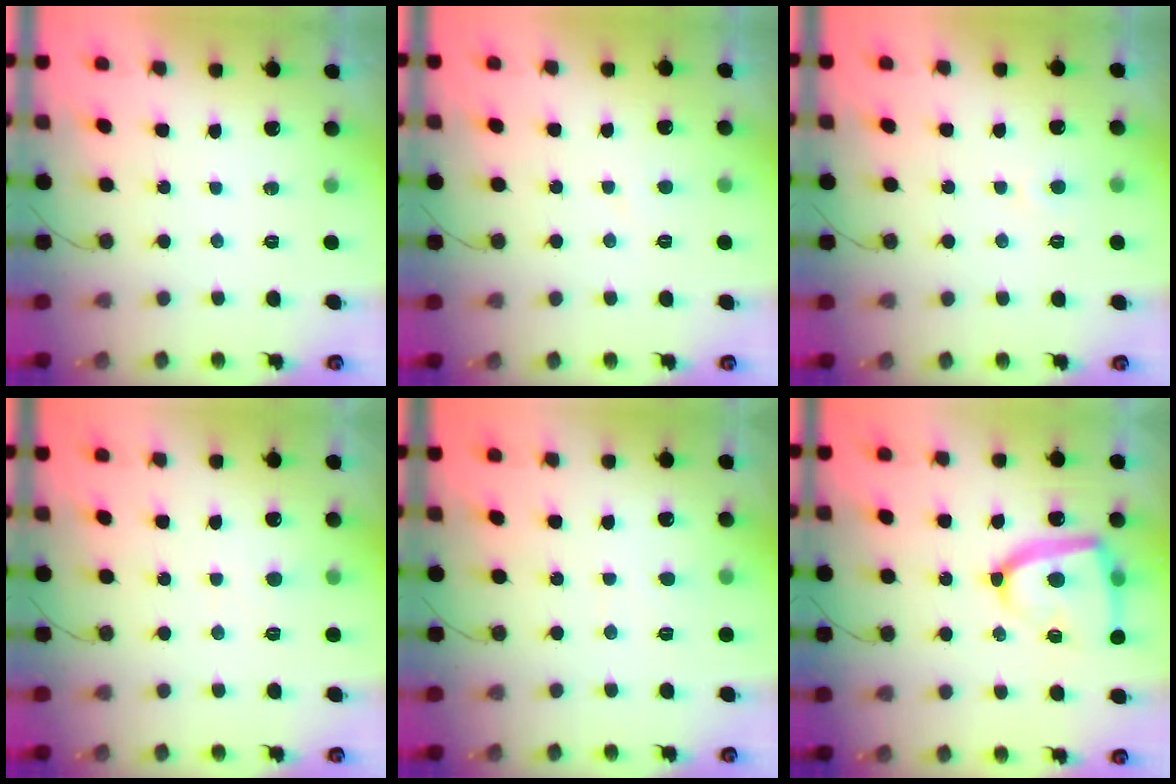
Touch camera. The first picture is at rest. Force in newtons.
{"total": 1.3, "press": 1.3, "slide": 0.1}
{"total": 2.9, "press": 2.9, "slide": 0.3}
{"total": 3.2, "press": 3.2, "slide": 0.4}
{"total": 3.4, "press": 3.3, "slide": 0.4}
{"total": 16.9, "press": 16.8, "slide": 1.7}